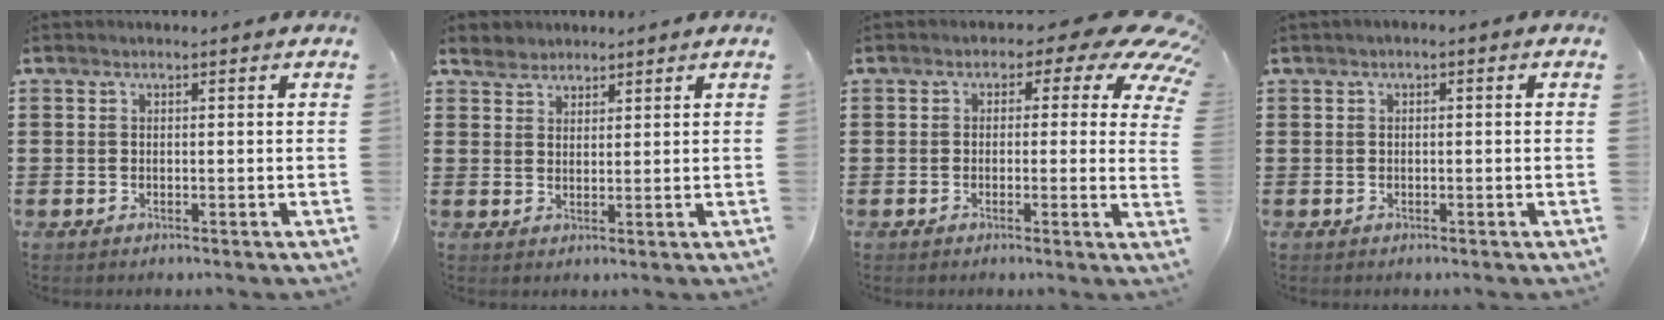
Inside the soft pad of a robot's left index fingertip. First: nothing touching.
{"total": 2.7, "force": [2.3, 1.5, 0.0], "torque": [-0.010, 0.008, 0.044]}
{"total": 5.0, "force": [2.3, 2.7, 3.4], "torque": [-0.057, -0.015, 0.031]}
{"total": 0.6, "force": [-0.3, 0.2, 0.5], "torque": [-0.010, -0.003, -0.005]}